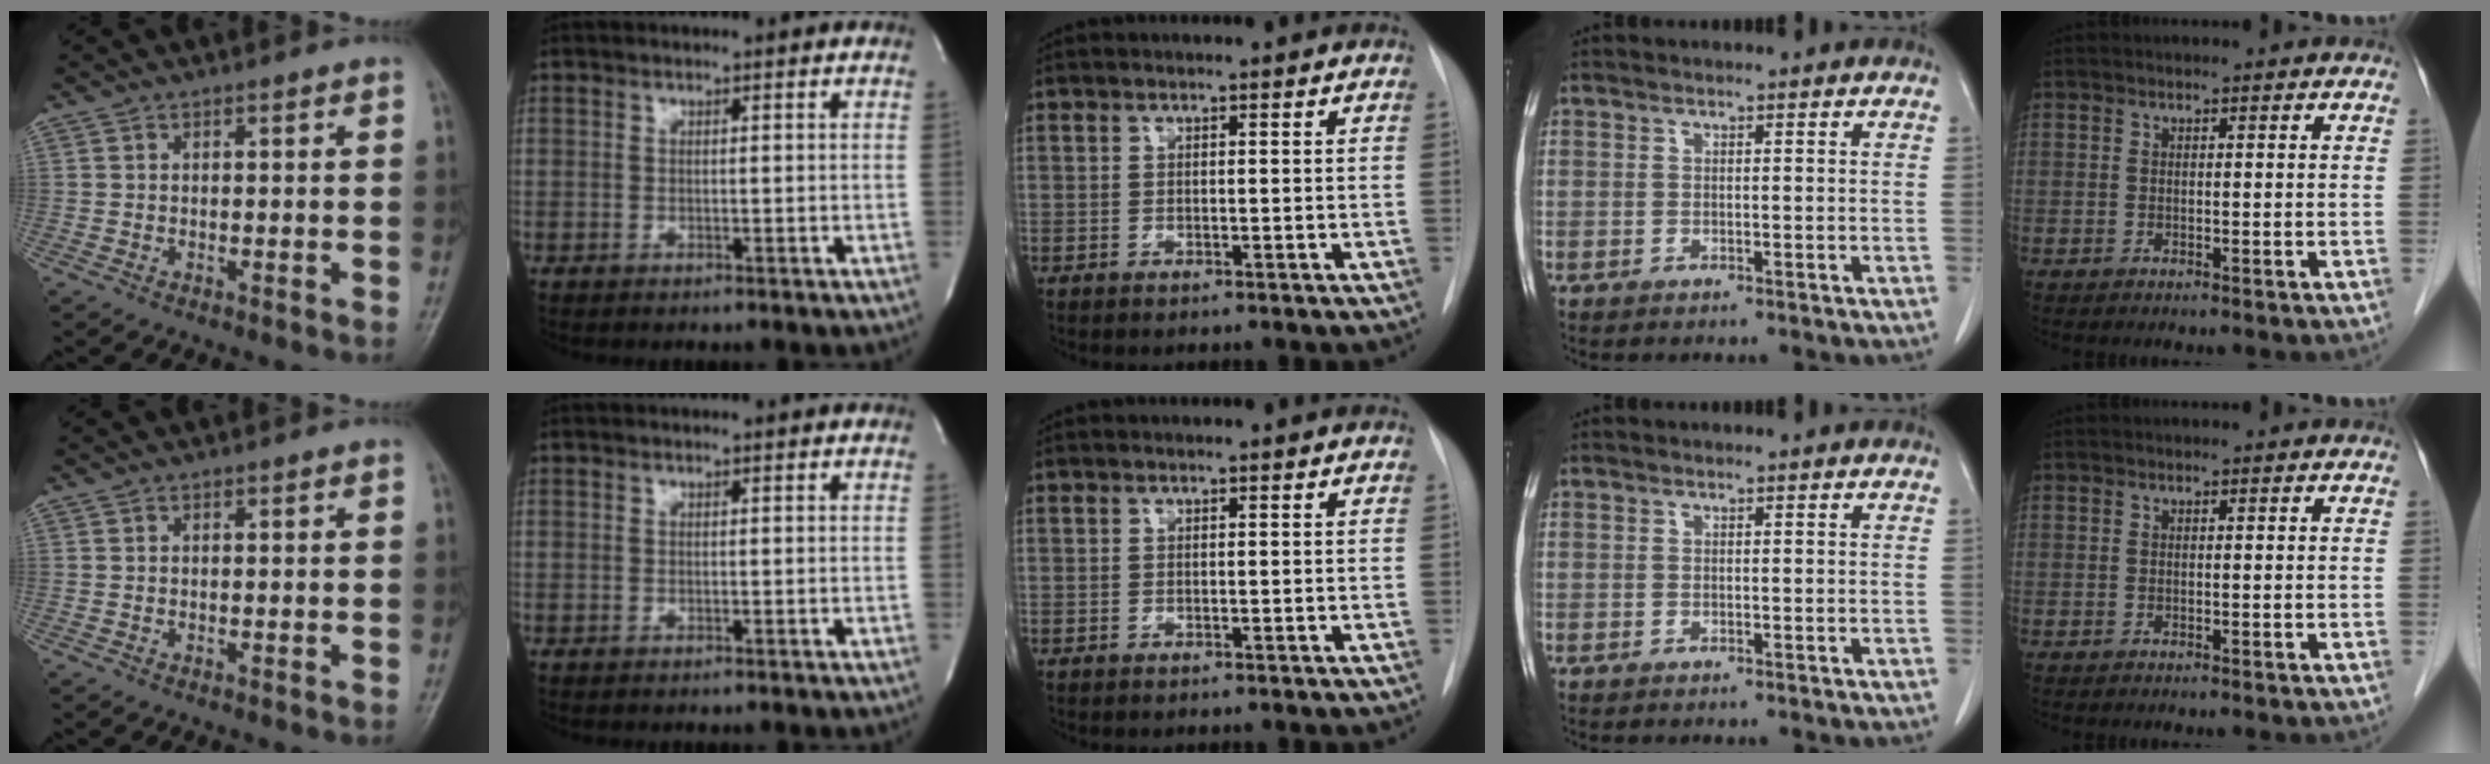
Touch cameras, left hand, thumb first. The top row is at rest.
{}